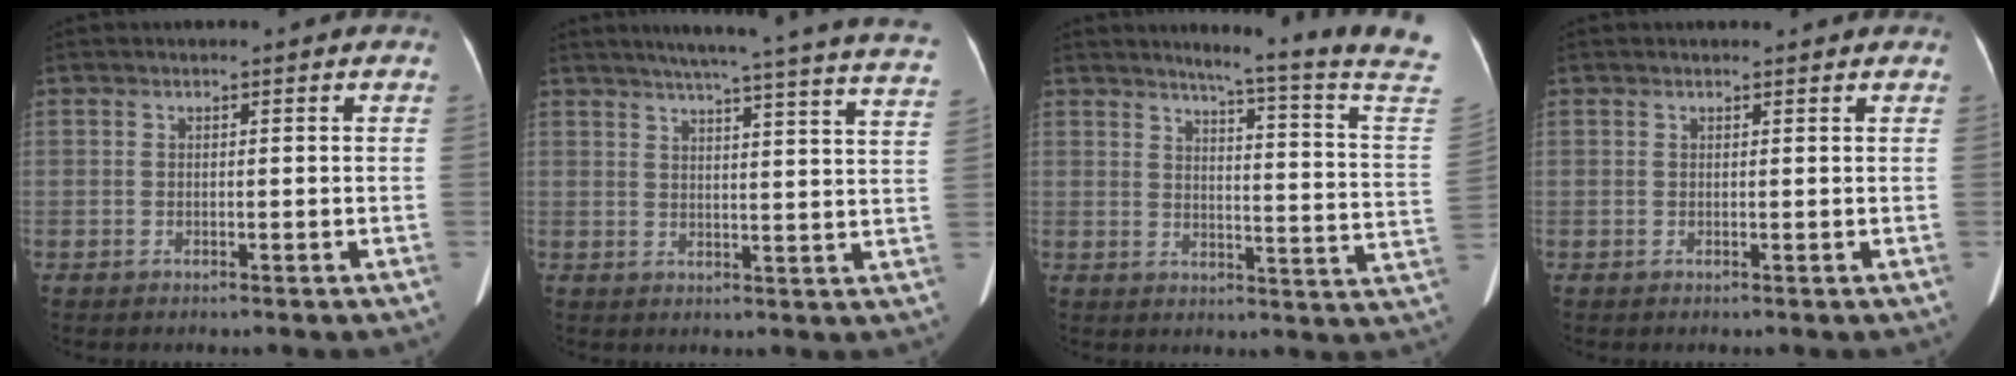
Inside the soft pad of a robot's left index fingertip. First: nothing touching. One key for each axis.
{"total": 25.2, "fx": 22.5, "fy": -0.4, "fz": 11.4, "tx": -0.169, "ty": -0.050, "tz": 0.260}
{"total": 16.7, "fx": 14.6, "fy": -3.4, "fz": 7.4, "tx": -0.109, "ty": -0.099, "tz": 0.162}
{"total": 1.1, "fx": 1.0, "fy": 0.2, "fz": 0.2, "tx": -0.011, "ty": 0.006, "tz": 0.014}